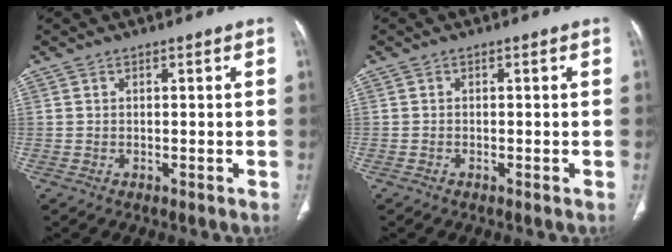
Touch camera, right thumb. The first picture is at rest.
{"total": 0.0}